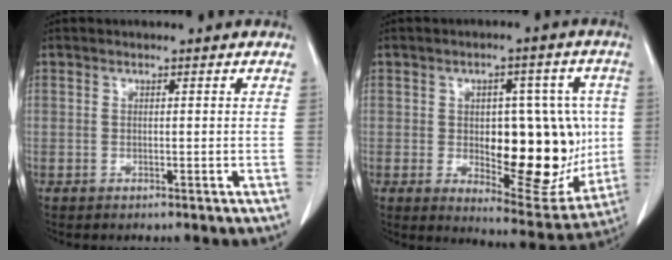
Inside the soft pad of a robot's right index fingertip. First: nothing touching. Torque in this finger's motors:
{"motor_torque": [0.53, 0.36, 0.30, 0.08]}